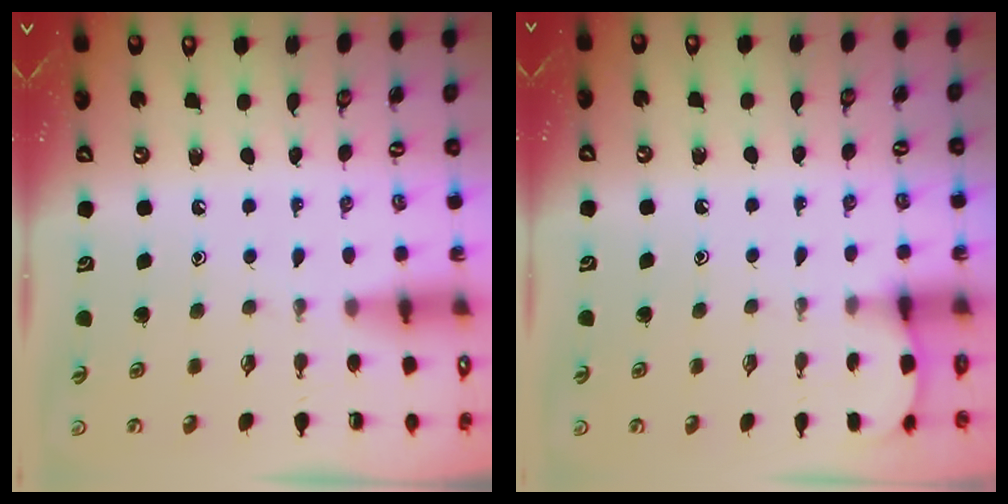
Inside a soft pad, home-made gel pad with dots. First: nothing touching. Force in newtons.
{"total": 2.4, "press": 2.4, "slide": 0.2}